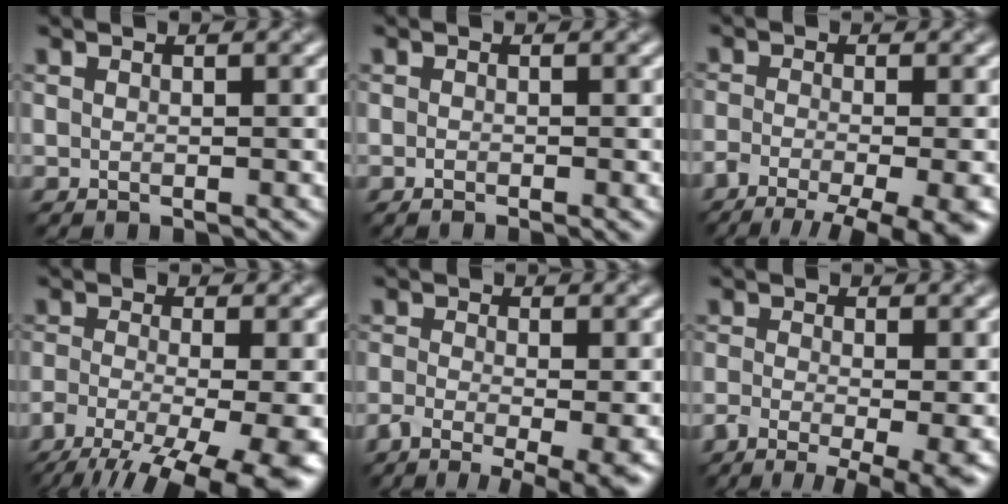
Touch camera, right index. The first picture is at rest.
{"total": 0.7, "force": [-0.4, 0.2, 0.6], "torque": [-0.011, 0.000, -0.010]}
{"total": 11.7, "force": [-8.3, 3.9, 7.3], "torque": [-0.121, -0.032, -0.105]}
{"total": 12.8, "force": [-7.7, 5.0, 8.8], "torque": [-0.156, -0.030, -0.099]}
{"total": 7.2, "force": [-4.3, 2.2, 5.4], "torque": [-0.098, -0.021, -0.080]}
{"total": 8.2, "force": [-4.7, 2.8, 6.2], "torque": [-0.108, -0.024, -0.073]}